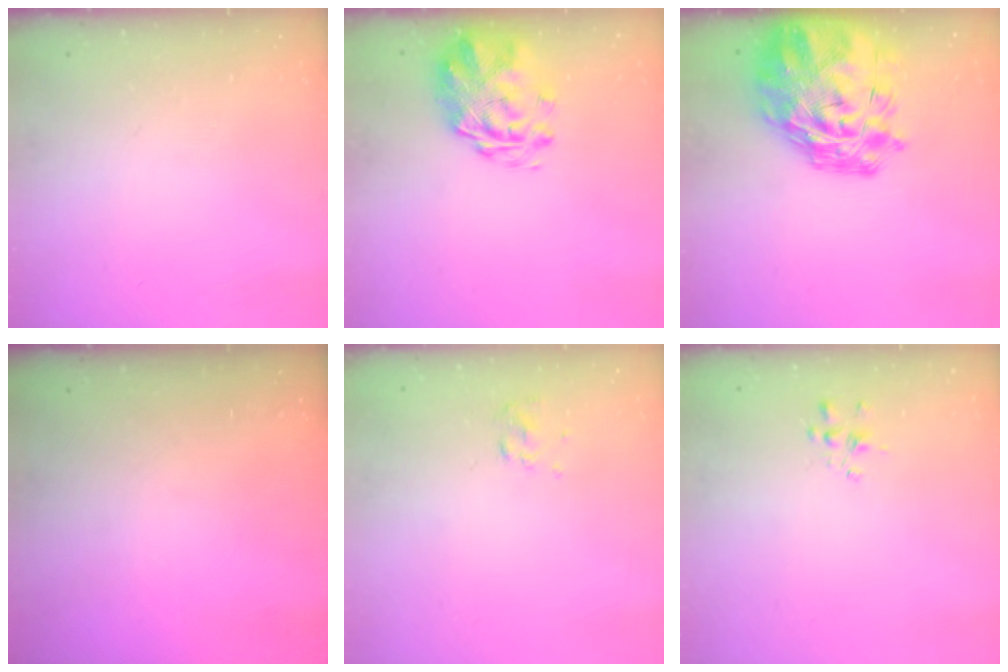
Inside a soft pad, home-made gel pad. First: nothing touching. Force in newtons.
{"total": 3.2, "press": 2.8, "slide": 1.5}
{"total": 17.4, "press": 16.2, "slide": 6.3}
{"total": 0.0}
{"total": 2.7, "press": 2.5, "slide": 0.8}
{"total": 1.5, "press": 1.4, "slide": 0.7}